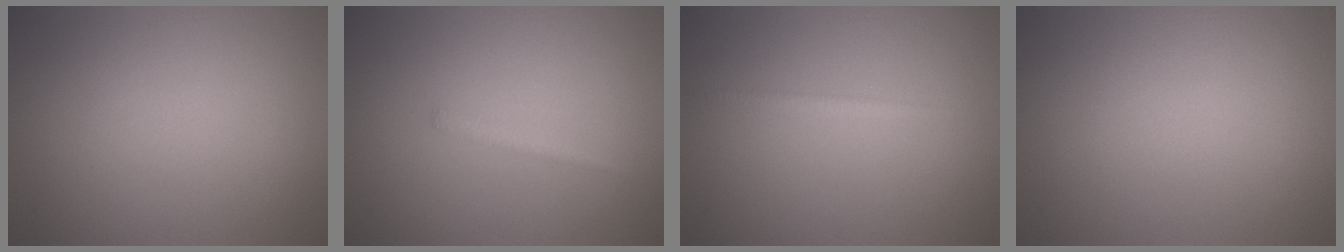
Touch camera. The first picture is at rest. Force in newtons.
{"total": 0.9, "press": 0.9, "slide": 0.1}
{"total": 0.7, "press": 0.7, "slide": 0.1}
{"total": 0.0}